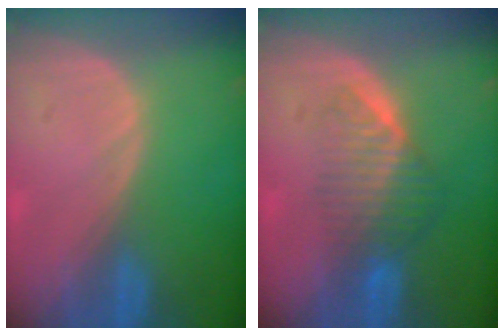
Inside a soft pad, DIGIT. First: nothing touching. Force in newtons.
{"total": 6.5, "press": 5.5, "slide": 3.4}